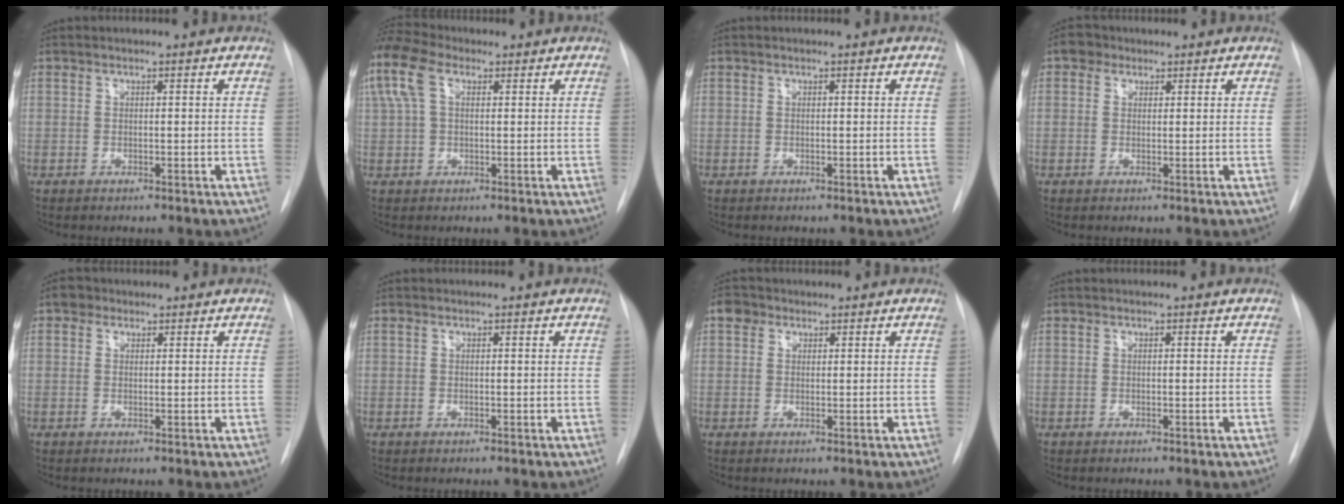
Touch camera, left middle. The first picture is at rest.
{"total": 14.7, "force": [6.5, 9.0, 9.6], "torque": [-0.260, 0.064, 0.119]}
{"total": 0.0}
{"total": 2.3, "force": [1.1, 1.9, 0.6], "torque": [-0.011, 0.010, 0.012]}
{"total": 1.7, "force": [0.9, 1.4, 0.4], "torque": [-0.005, 0.008, 0.009]}
{"total": 0.0}
{"total": 2.4, "force": [1.2, 1.9, 0.8], "torque": [-0.015, 0.013, 0.016]}
{"total": 0.0}